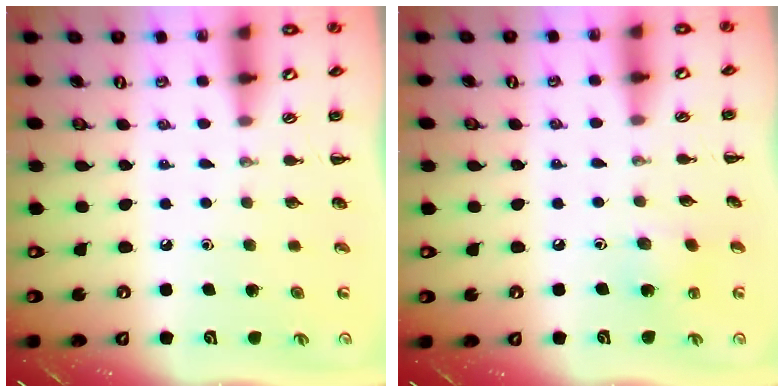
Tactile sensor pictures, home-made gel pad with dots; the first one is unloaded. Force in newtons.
{"total": 5.9, "press": 5.8, "slide": 1.3}